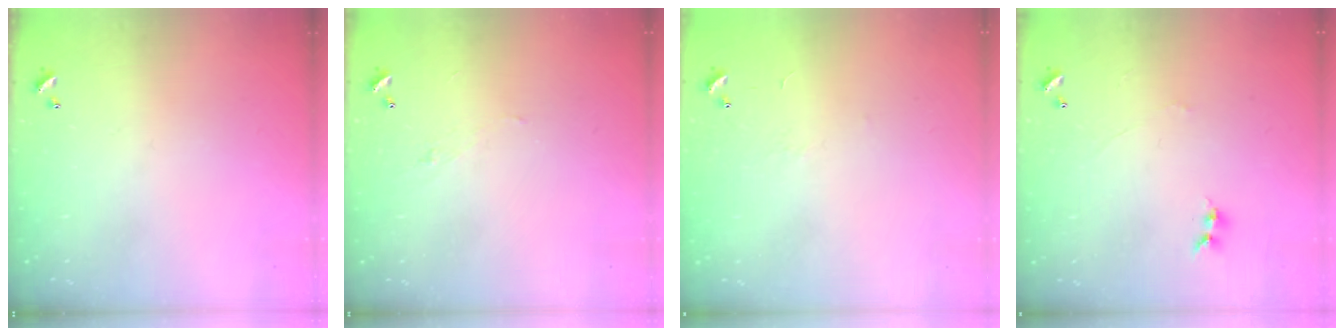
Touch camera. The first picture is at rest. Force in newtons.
{"total": 2.0, "press": 1.9, "slide": 0.5}
{"total": 6.4, "press": 6.3, "slide": 0.9}
{"total": 0.0}